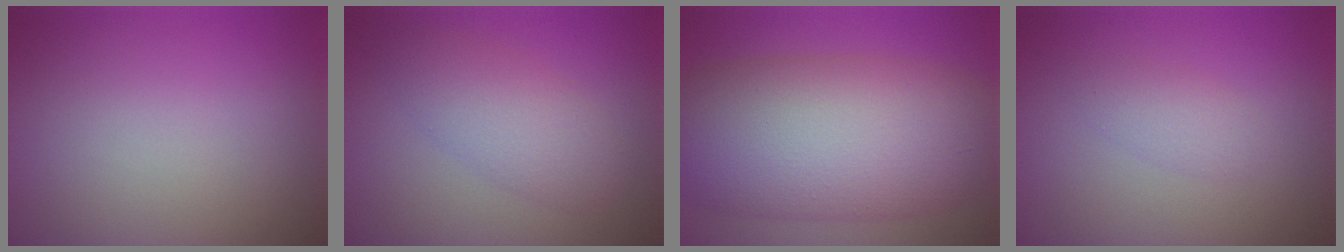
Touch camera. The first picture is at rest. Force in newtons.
{"total": 3.8, "press": 3.8, "slide": 0.1}
{"total": 13.1, "press": 13.1, "slide": 0.5}
{"total": 1.5, "press": 1.5, "slide": 0.1}